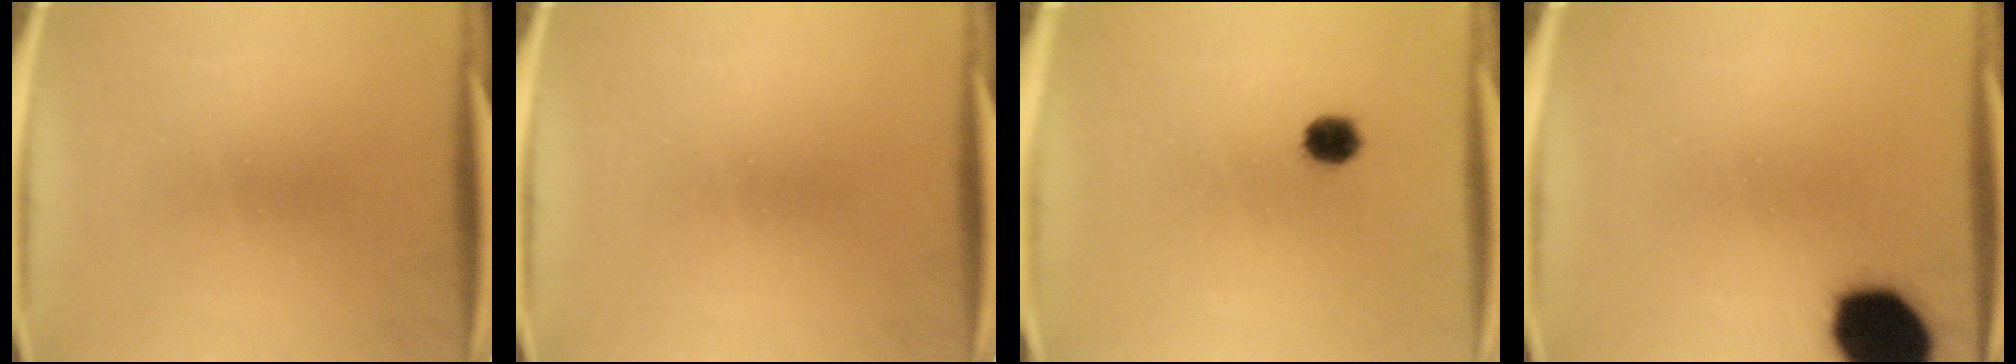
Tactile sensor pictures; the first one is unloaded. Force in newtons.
{"total": 0.0}
{"total": 3.7}
{"total": 17.4}